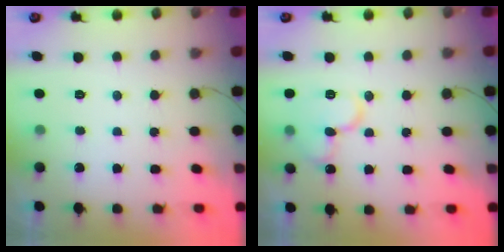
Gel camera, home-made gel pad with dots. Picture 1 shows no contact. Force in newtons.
{"total": 12.9, "press": 12.8, "slide": 1.7}